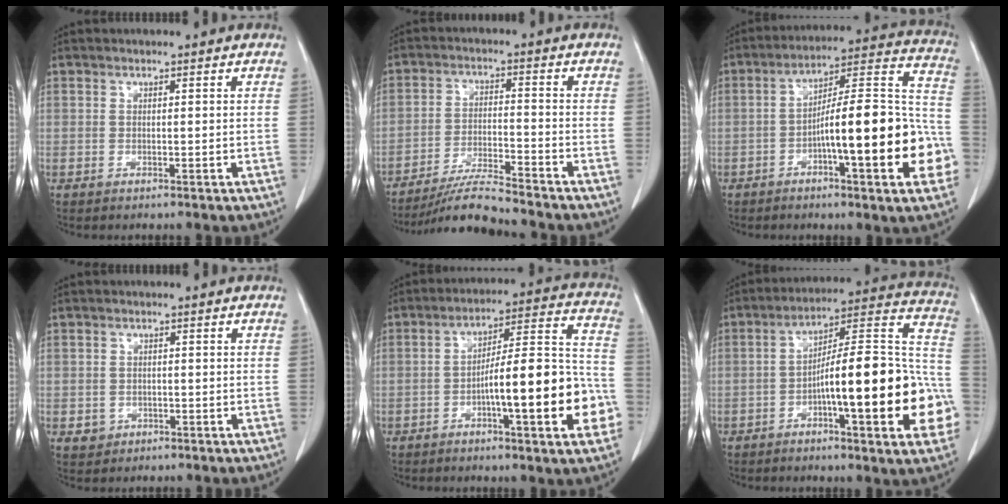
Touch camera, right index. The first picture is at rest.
{"total": 7.9, "force": [-7.4, -1.1, 2.6], "torque": [-0.049, -0.019, -0.135]}
{"total": 21.3, "force": [-5.7, 3.5, 20.2], "torque": [-0.227, 0.034, -0.075]}
{"total": 2.2, "force": [-0.6, 2.1, 0.2], "torque": [0.001, 0.008, -0.004]}
{"total": 17.6, "force": [-5.1, 2.7, 16.6], "torque": [-0.217, 0.026, -0.070]}
{"total": 23.3, "force": [-5.9, 4.2, 22.2], "torque": [-0.244, 0.033, -0.077]}